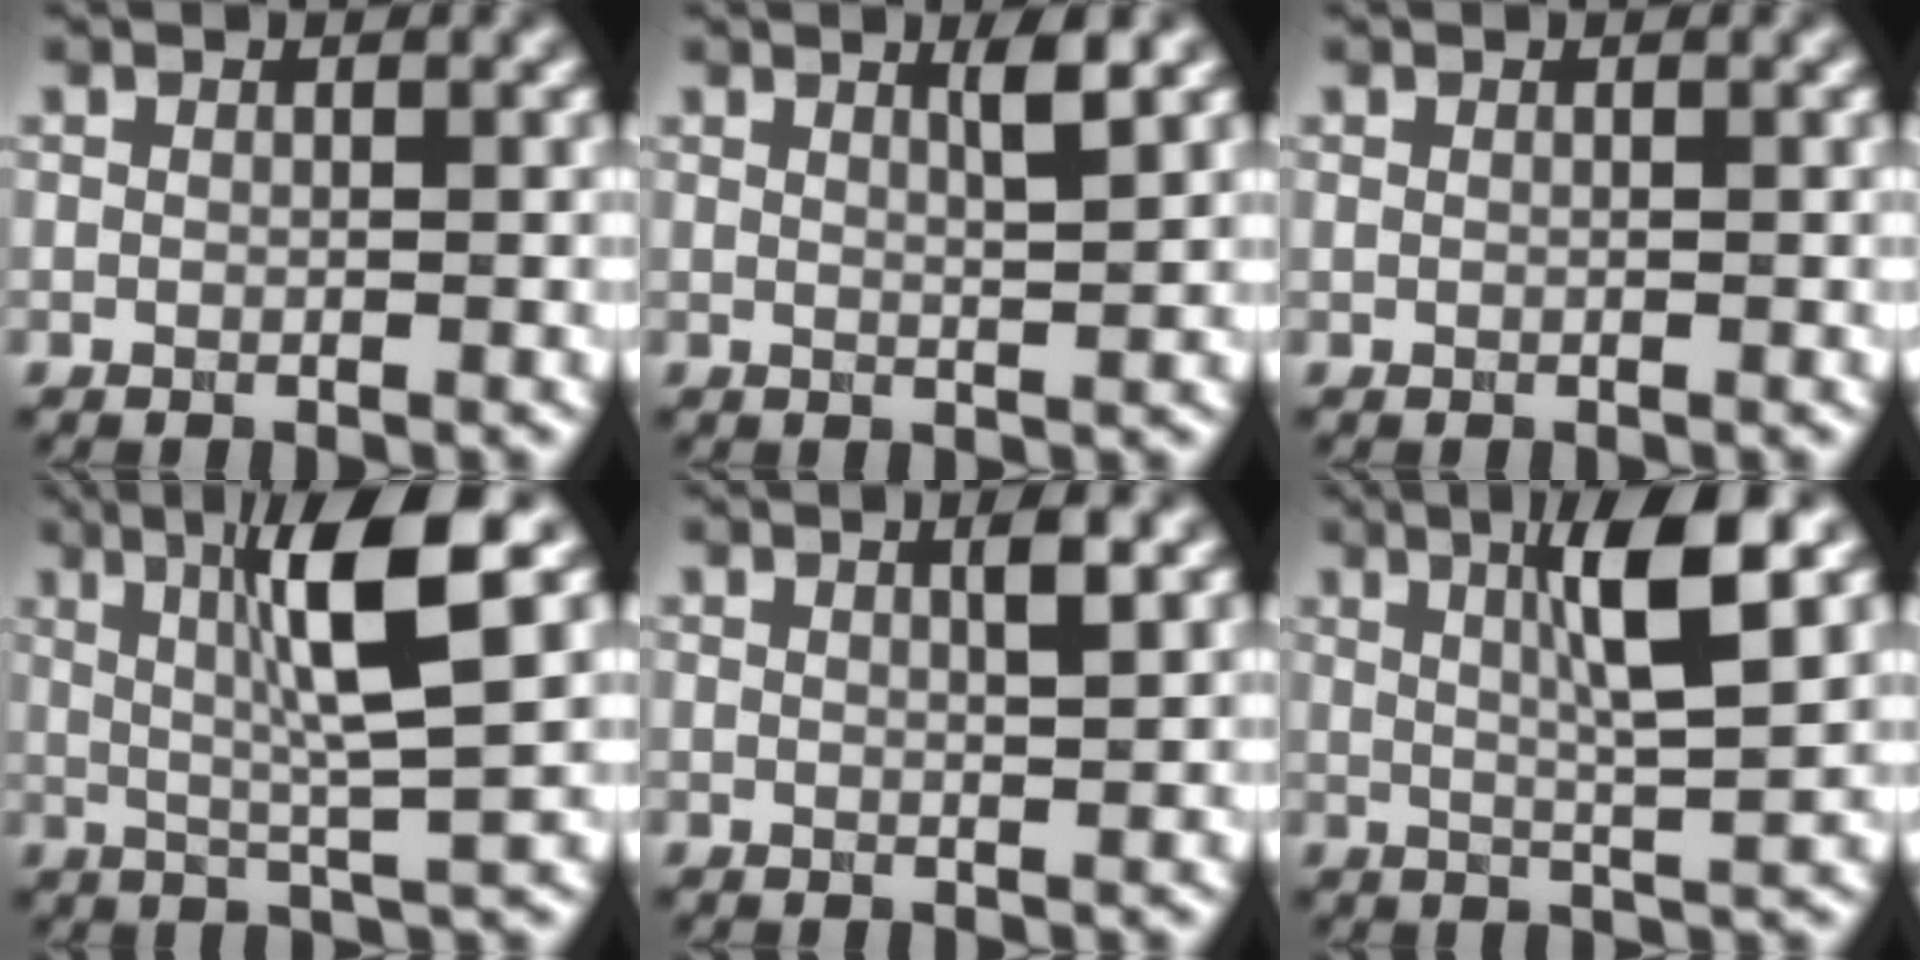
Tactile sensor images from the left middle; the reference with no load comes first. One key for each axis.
{"total": 2.3, "fx": 1.2, "fy": 0.4, "fz": 1.9, "tx": -0.021, "ty": 0.002, "tz": 0.015}
{"total": 0.0}
{"total": 8.2, "fx": 2.4, "fy": 1.1, "fz": 7.8, "tx": -0.127, "ty": 0.004, "tz": 0.041}
{"total": 2.0, "fx": 0.9, "fy": 0.4, "fz": 1.7, "tx": -0.020, "ty": 0.005, "tz": 0.010}
{"total": 6.8, "fx": 2.3, "fy": 1.1, "fz": 6.3, "tx": -0.097, "ty": 0.005, "tz": 0.037}